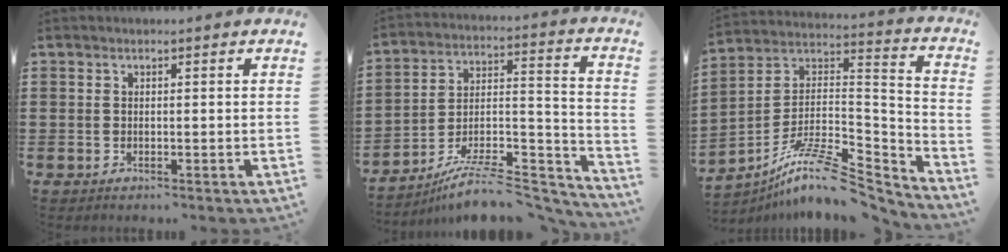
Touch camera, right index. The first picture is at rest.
{"total": 9.5, "force": [-8.0, 2.3, 4.6], "torque": [-0.070, 0.018, -0.154]}
{"total": 12.2, "force": [-8.9, 3.2, 7.8], "torque": [-0.145, 0.015, -0.169]}